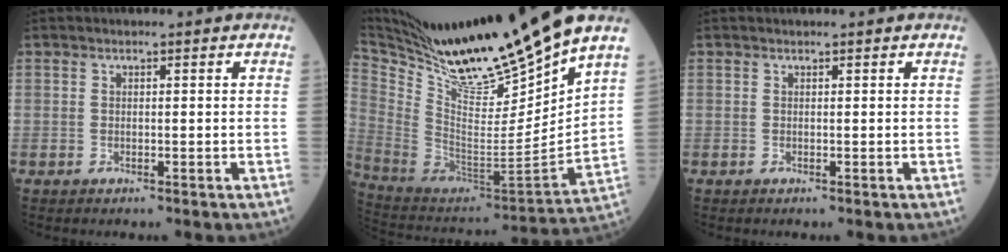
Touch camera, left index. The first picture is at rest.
{"total": 25.4, "force": [20.9, -0.1, 14.4], "torque": [-0.249, -0.050, 0.367]}
{"total": 0.0}